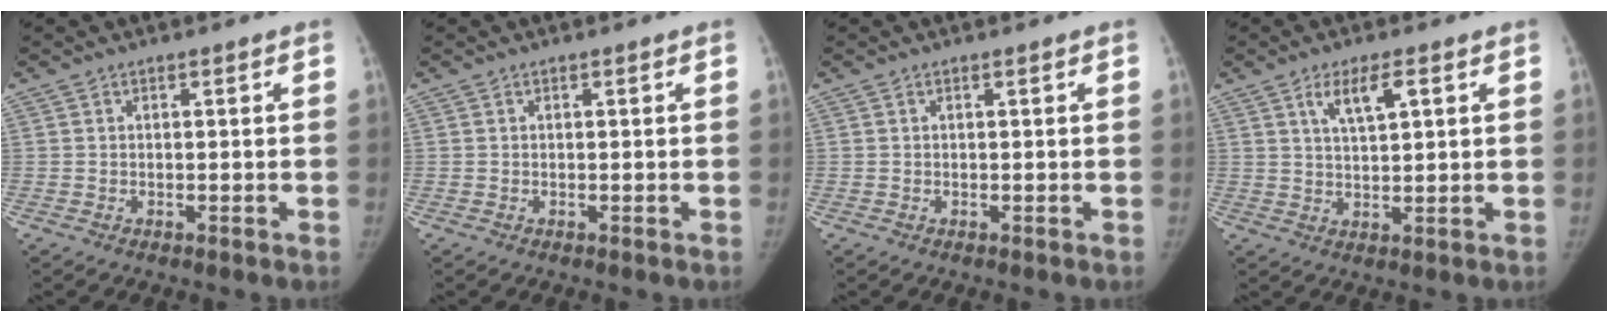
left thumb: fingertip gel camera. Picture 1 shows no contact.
{"total": 0.0}
{"total": 0.0}
{"total": 5.5, "force": [2.6, 1.8, 4.6], "torque": [-0.079, -0.006, 0.049]}